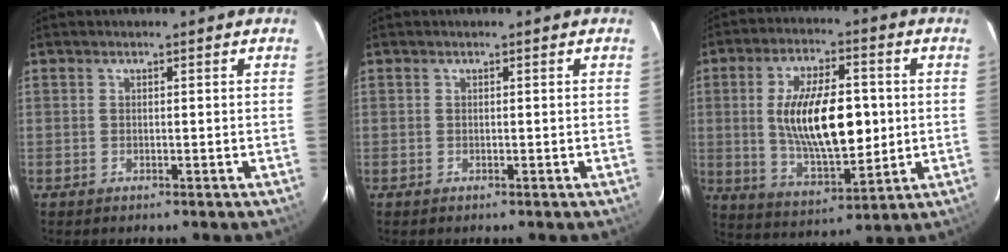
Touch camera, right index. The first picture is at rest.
{"total": 0.0}
{"total": 16.8, "force": [0.9, 7.1, 15.2], "torque": [-0.270, -0.001, 0.027]}